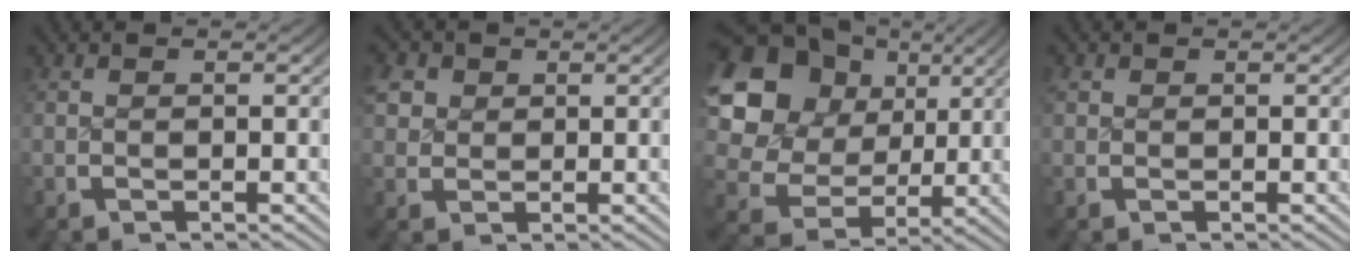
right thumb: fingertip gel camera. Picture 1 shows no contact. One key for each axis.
{"total": 3.4, "fx": 1.4, "fy": 2.8, "fz": 1.4, "tx": -0.035, "ty": -0.006, "tz": 0.027}
{"total": 12.1, "fx": 2.0, "fy": 9.4, "fz": 7.4, "tx": -0.173, "ty": -0.030, "tz": 0.045}
{"total": 0.7, "fx": 0.2, "fy": 0.6, "fz": 0.1, "tx": -0.004, "ty": -0.002, "tz": 0.006}